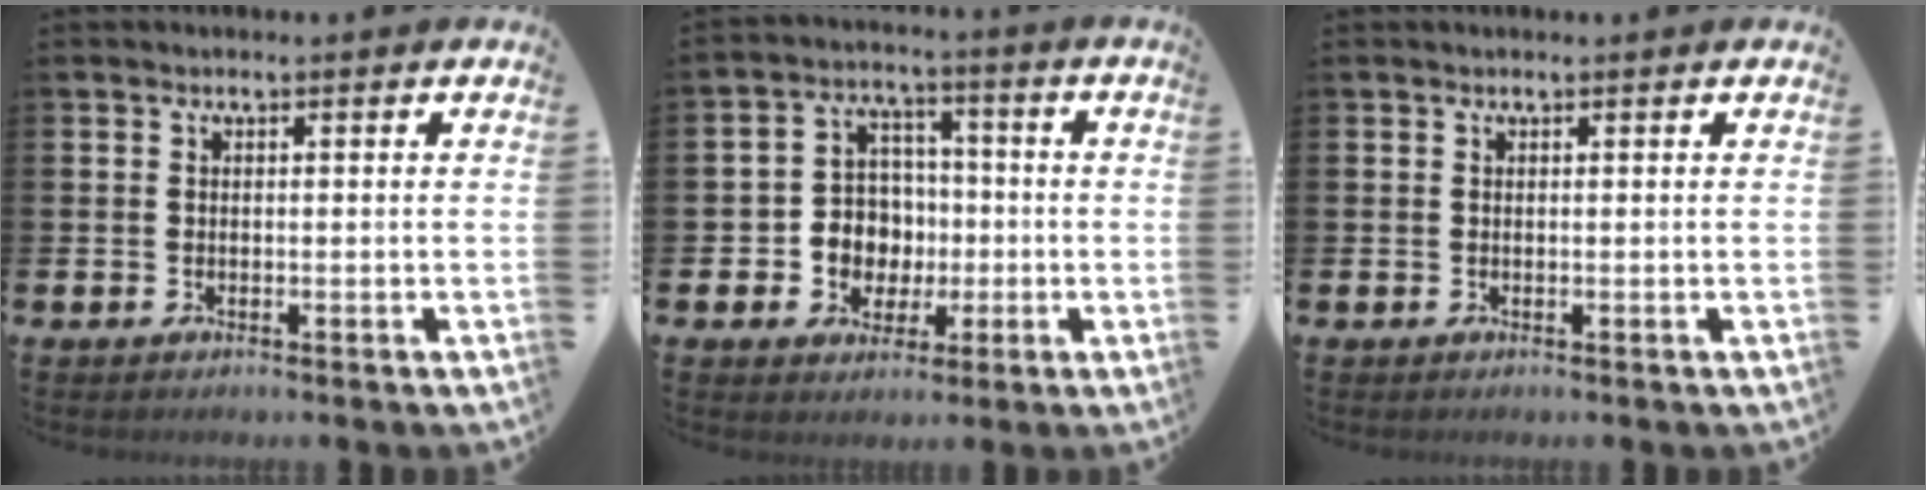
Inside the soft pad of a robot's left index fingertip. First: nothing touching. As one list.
[{"total": 6.4, "force": [-0.2, 6.2, 1.6], "torque": [-0.045, 0.005, -0.006]}, {"total": 0.0}]